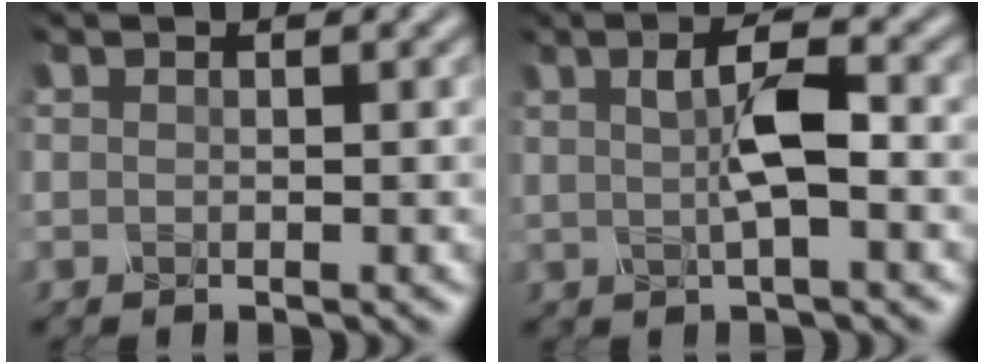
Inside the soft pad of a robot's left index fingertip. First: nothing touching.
{"total": 3.6, "force": [-0.2, 0.9, 3.5], "torque": [-0.065, 0.006, -0.005]}